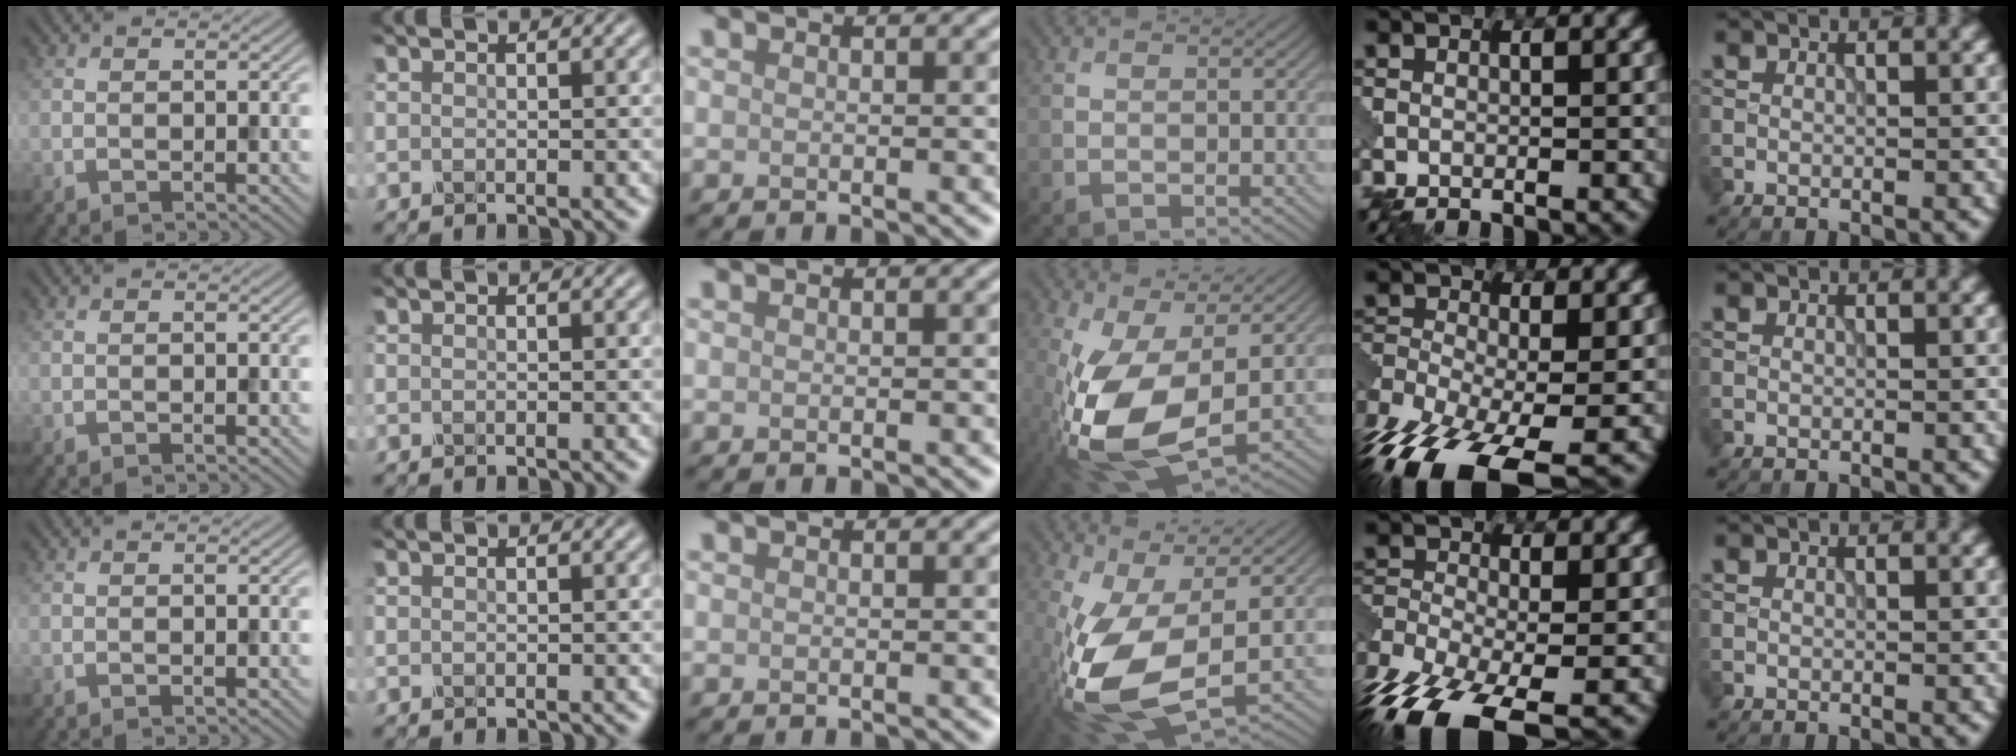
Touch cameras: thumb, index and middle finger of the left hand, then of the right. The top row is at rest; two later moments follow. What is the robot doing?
{"motion": "wrap", "object": "tissue paper"}